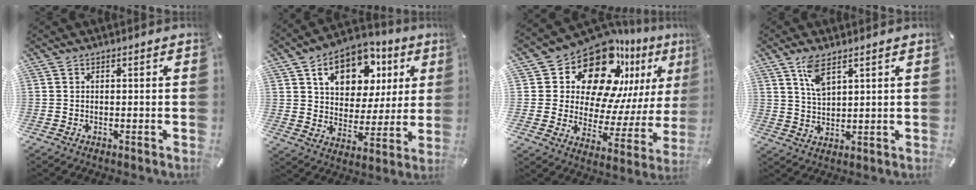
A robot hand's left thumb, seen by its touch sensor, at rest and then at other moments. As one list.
[{"total": 15.0, "force": [7.6, 10.4, 7.8], "torque": [-0.129, -0.025, 0.137]}, {"total": 20.0, "force": [12.8, 12.0, 9.5], "torque": [-0.144, -0.107, 0.222]}, {"total": 6.3, "force": [4.0, 2.5, 4.2], "torque": [-0.085, -0.006, 0.070]}]